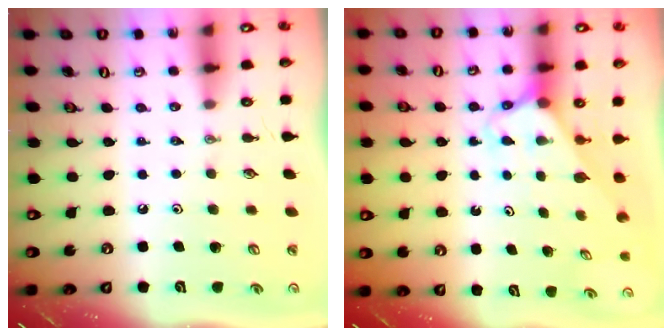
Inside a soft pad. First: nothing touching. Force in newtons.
{"total": 2.6, "press": 2.6, "slide": 0.2}